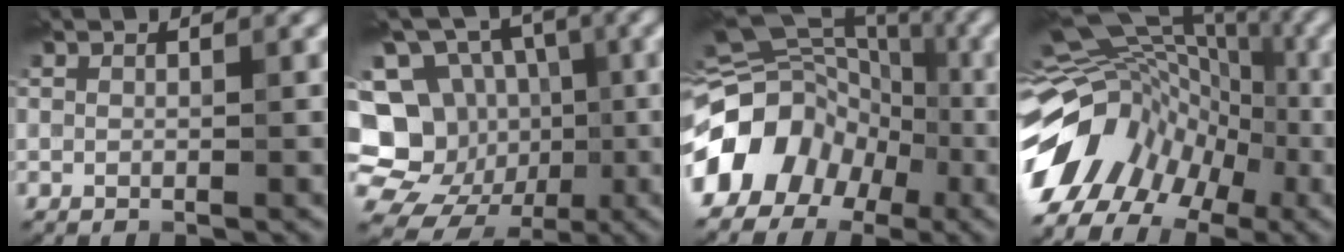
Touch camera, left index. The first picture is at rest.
{"total": 15.0, "force": [-1.8, 13.5, 6.2], "torque": [-0.153, 0.018, -0.027]}
{"total": 11.9, "force": [-5.1, 9.2, 5.5], "torque": [-0.097, 0.011, -0.096]}
{"total": 13.8, "force": [-6.1, 10.1, 7.2], "torque": [-0.139, 0.009, -0.103]}